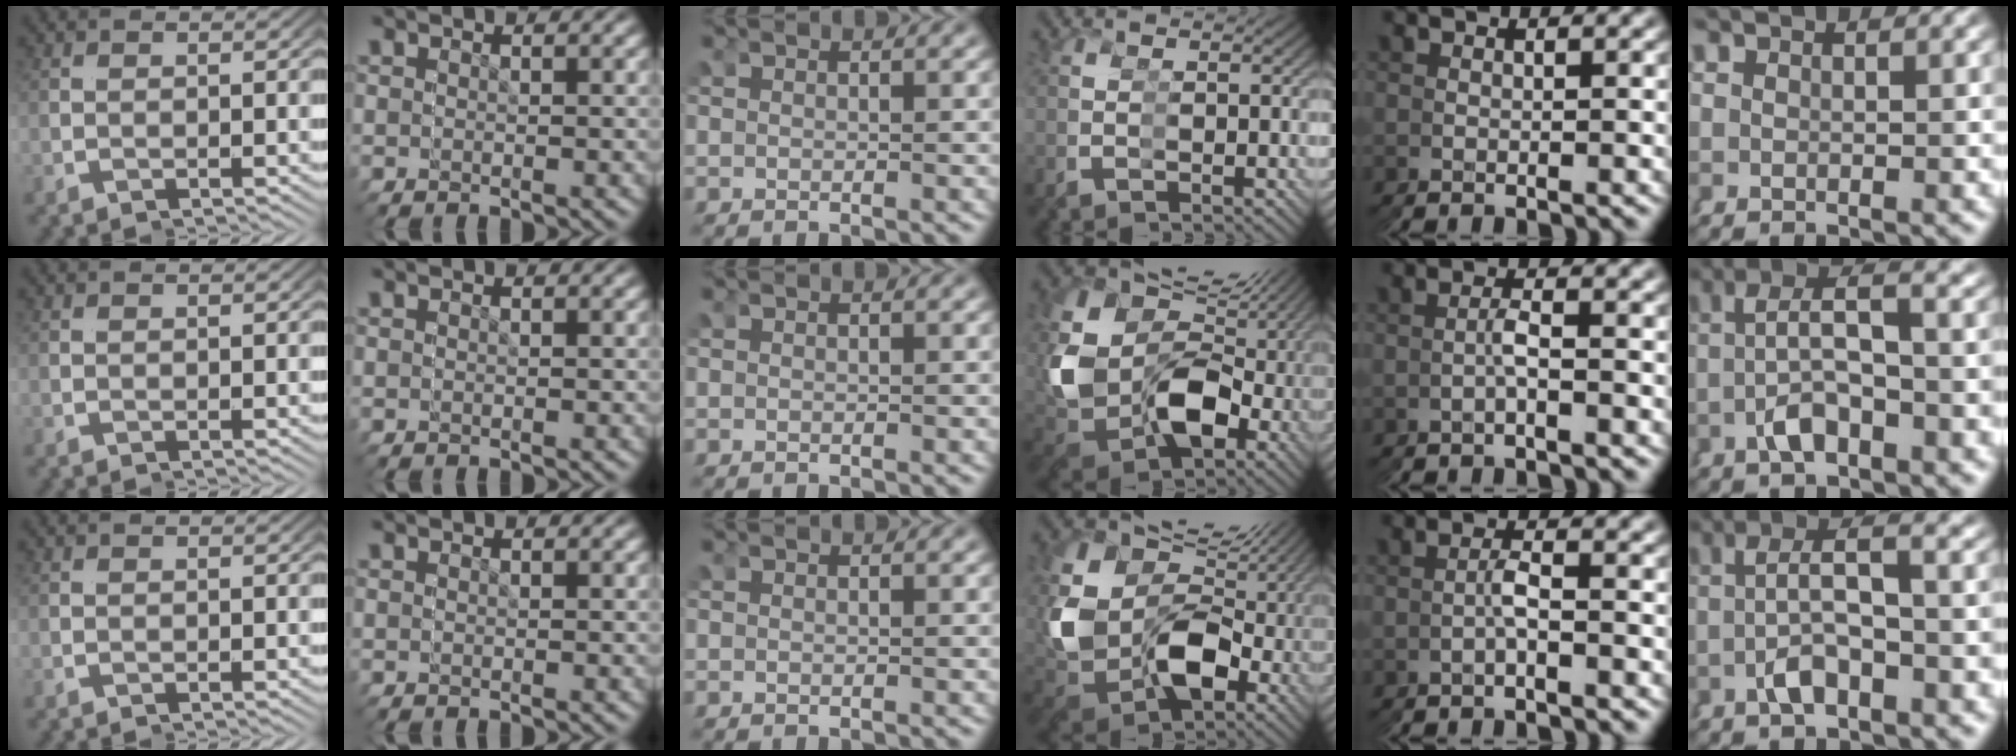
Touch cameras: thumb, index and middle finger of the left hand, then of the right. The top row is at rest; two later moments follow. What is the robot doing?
{"motion": "grasp_and_lifting", "object": "stress ball aka squeeze ball"}